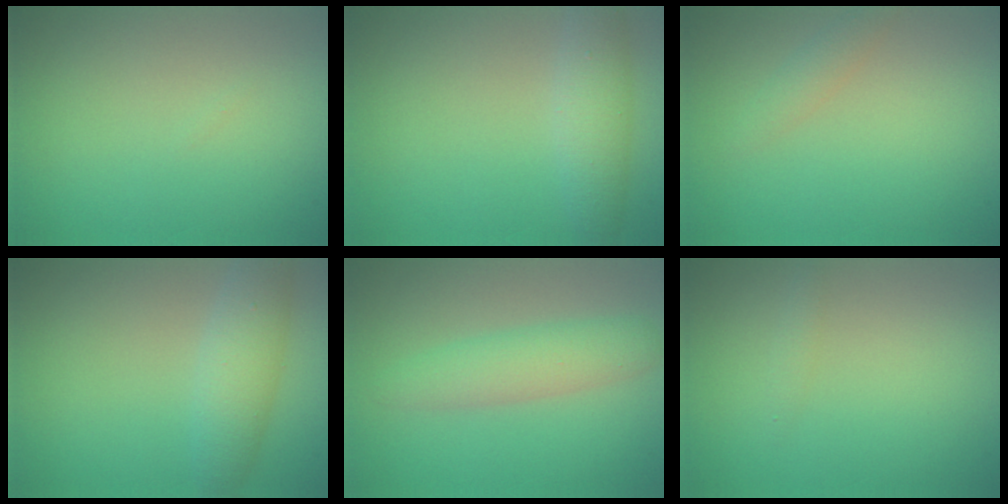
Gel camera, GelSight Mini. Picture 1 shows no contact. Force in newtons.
{"total": 2.8, "press": 2.8, "slide": 0.0}
{"total": 1.2, "press": 1.2, "slide": 0.0}
{"total": 3.4, "press": 3.4, "slide": 0.1}
{"total": 3.2, "press": 3.2, "slide": 0.1}
{"total": 0.6, "press": 0.6, "slide": 0.0}